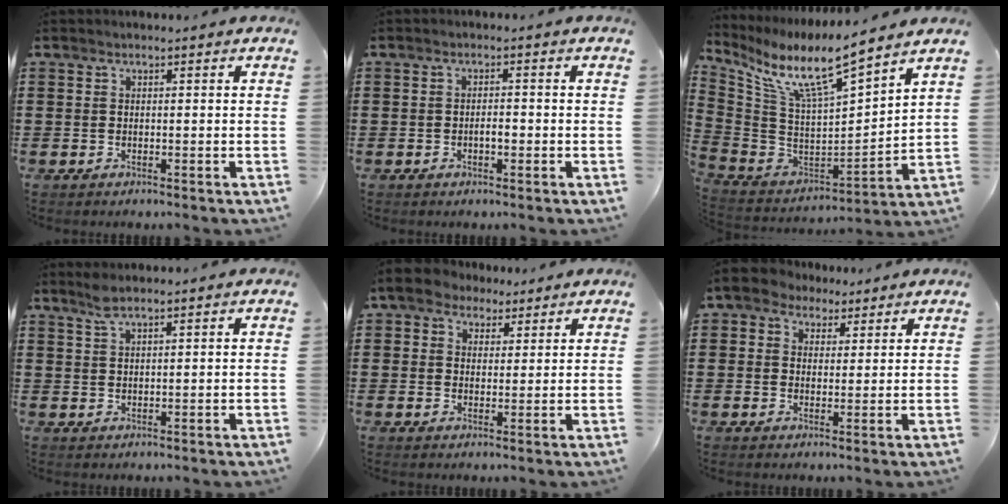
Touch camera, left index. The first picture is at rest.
{"total": 1.8, "force": [-0.5, 0.6, 1.6], "torque": [-0.032, 0.003, -0.009]}
{"total": 10.7, "force": [8.2, 1.3, 6.7], "torque": [-0.162, -0.062, 0.138]}
{"total": 2.5, "force": [1.9, 0.3, 1.7], "torque": [-0.037, 0.002, 0.034]}
{"total": 4.6, "force": [2.9, 3.2, 1.4], "torque": [-0.047, 0.010, 0.053]}
{"total": 3.7, "force": [2.2, 2.8, 0.7], "torque": [-0.031, 0.011, 0.040]}